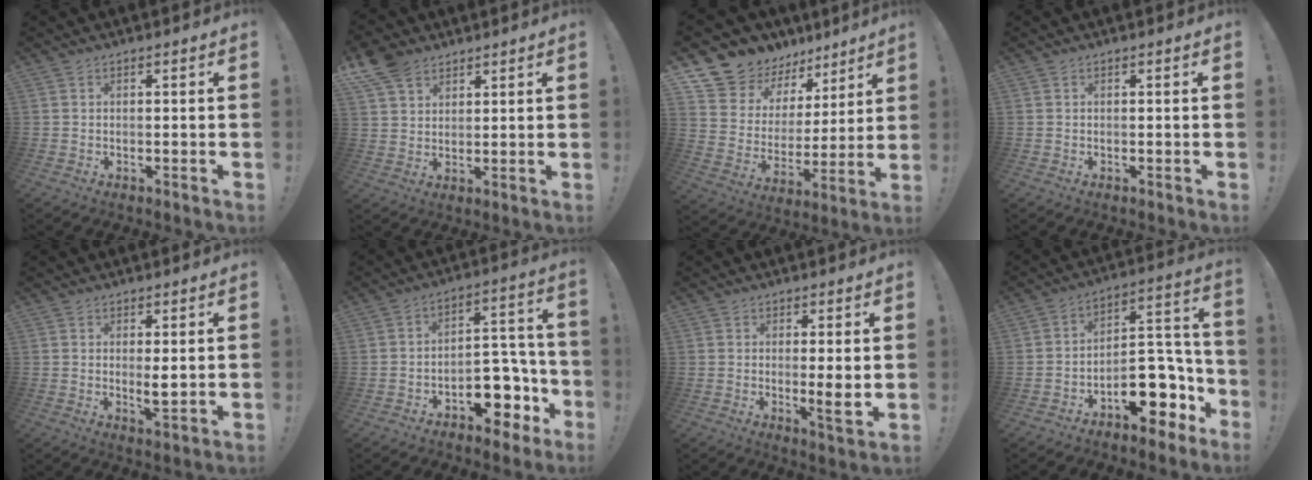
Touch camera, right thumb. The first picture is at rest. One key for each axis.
{"total": 7.9, "fx": 5.6, "fy": 4.8, "fz": 2.8, "tx": -0.053, "ty": -0.028, "tz": 0.111}
{"total": 11.8, "fx": 9.7, "fy": 6.6, "fz": 1.3, "tx": -0.047, "ty": -0.082, "tz": 0.190}
{"total": 0.0}
{"total": 3.6, "fx": 1.0, "fy": 0.9, "fz": 3.4, "tx": -0.041, "ty": -0.018, "tz": 0.015}
{"total": 12.5, "fx": -6.7, "fy": 8.1, "fz": 6.7, "tx": -0.056, "ty": 0.053, "tz": -0.104}
{"total": 5.1, "fx": 0.3, "fy": 0.1, "fz": 5.1, "tx": -0.068, "ty": -0.018, "tz": 0.005}
{"total": 14.4, "fx": -7.5, "fy": 8.9, "fz": 8.4, "tx": -0.071, "ty": 0.055, "tz": -0.112}